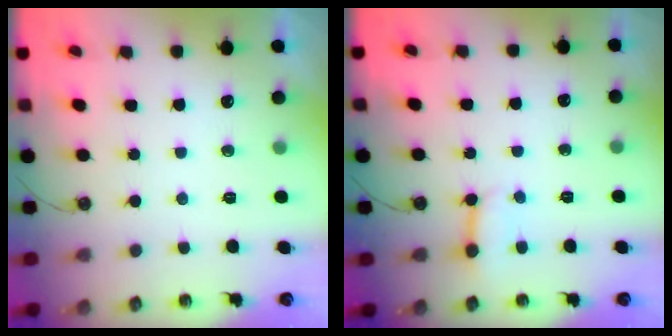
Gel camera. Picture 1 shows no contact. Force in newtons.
{"total": 3.0, "press": 2.9, "slide": 0.6}